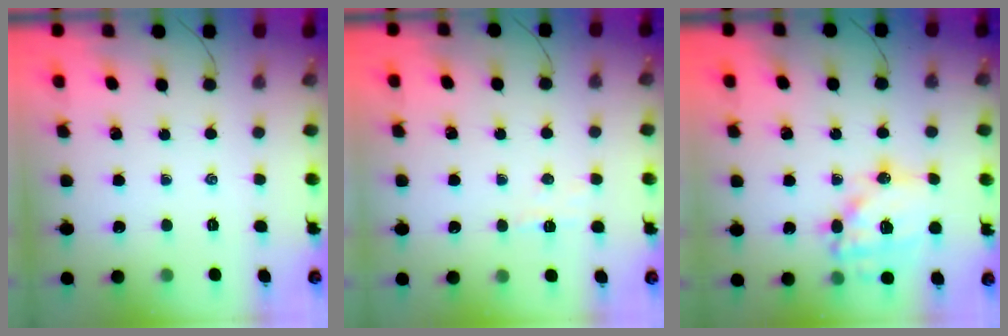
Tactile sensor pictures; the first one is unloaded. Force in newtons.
{"total": 4.4, "press": 4.2, "slide": 1.3}
{"total": 15.5, "press": 15.2, "slide": 2.9}